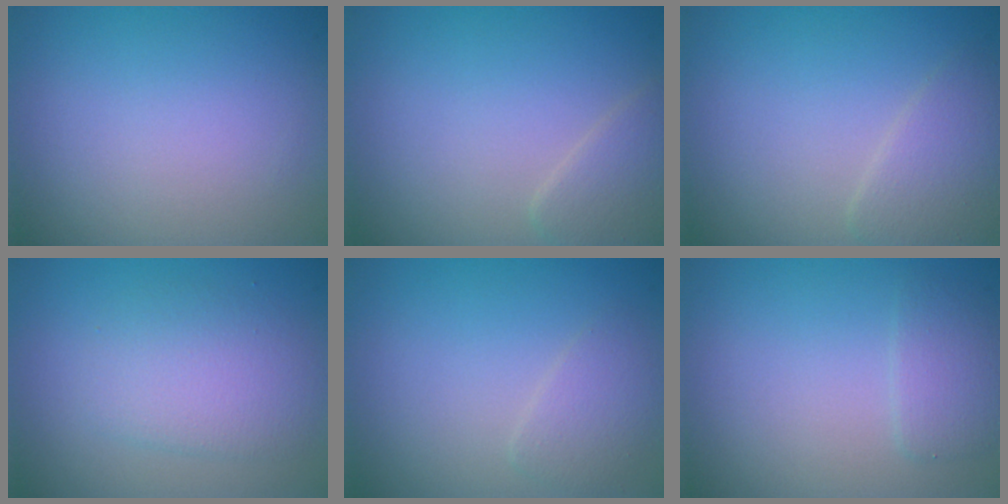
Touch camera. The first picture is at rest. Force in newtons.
{"total": 2.2, "press": 2.2, "slide": 0.1}
{"total": 2.6, "press": 2.6, "slide": 0.0}
{"total": 3.5, "press": 3.5, "slide": 0.1}
{"total": 1.7, "press": 1.7, "slide": 0.1}
{"total": 2.0, "press": 2.0, "slide": 0.2}